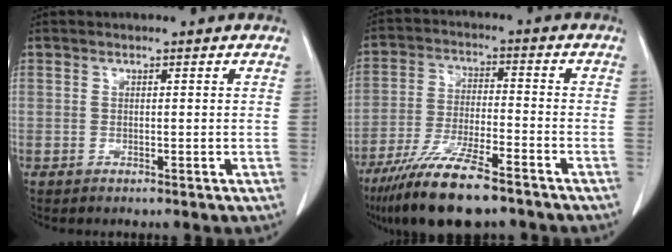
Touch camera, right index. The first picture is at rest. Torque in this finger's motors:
{"motor_torque": [0.64, -0.64, 0.76, 0.21]}